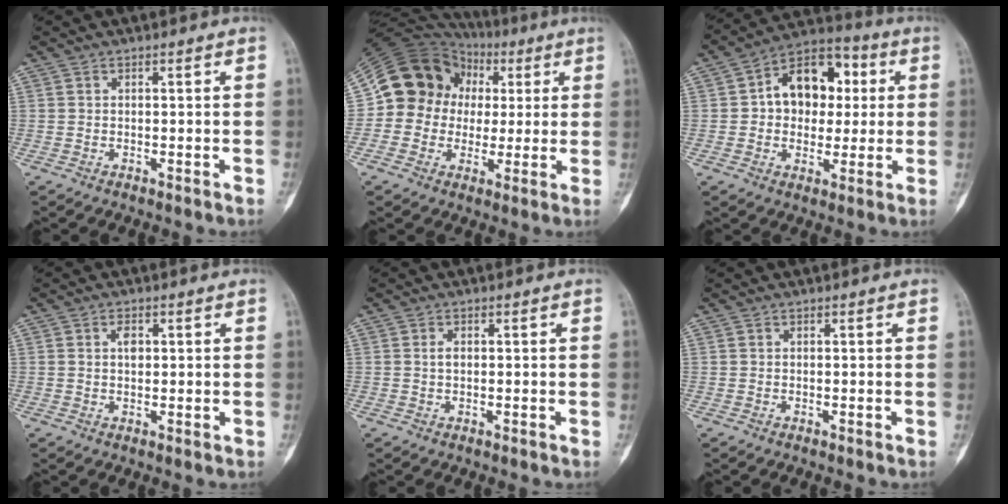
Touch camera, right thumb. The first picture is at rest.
{"total": 14.7, "force": [2.4, 13.5, 5.2], "torque": [-0.061, 0.033, 0.045]}
{"total": 14.4, "force": [2.3, 10.4, 9.8], "torque": [-0.094, 0.022, 0.026]}
{"total": 2.3, "force": [0.6, 1.5, 1.6], "torque": [-0.018, 0.002, 0.008]}
{"total": 1.1, "force": [0.1, 0.6, 0.9], "torque": [-0.012, -0.001, 0.002]}
{"total": 0.0}